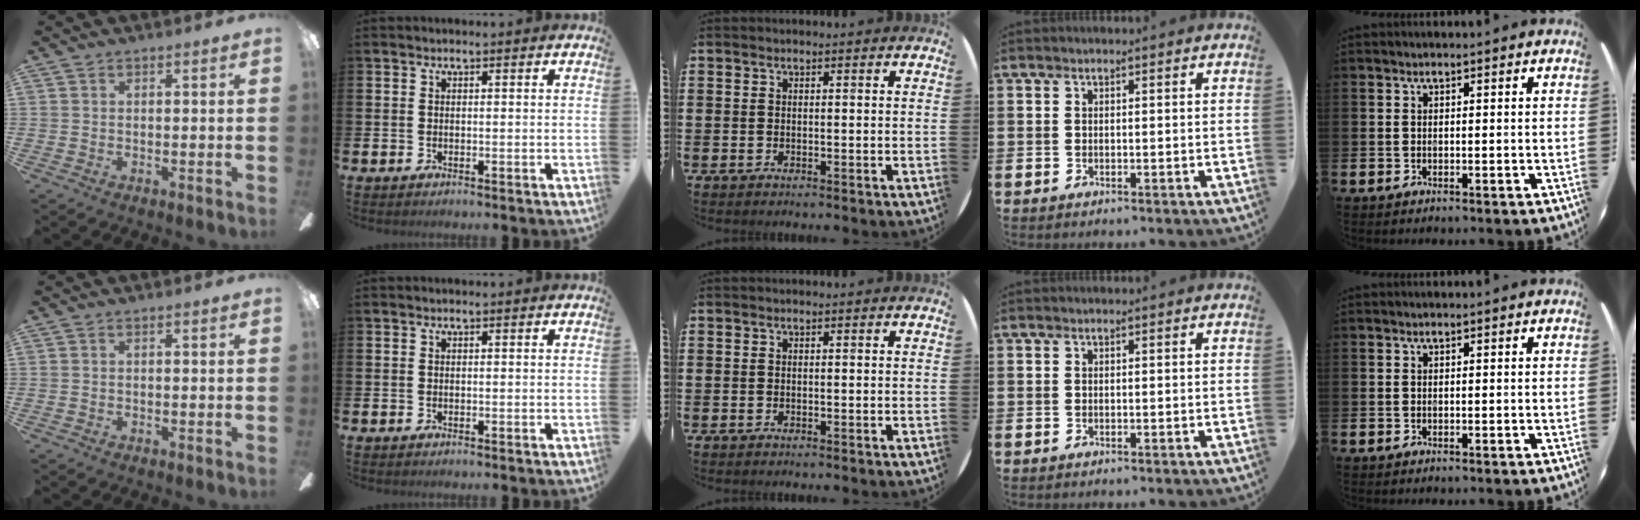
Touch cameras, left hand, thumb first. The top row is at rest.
{}